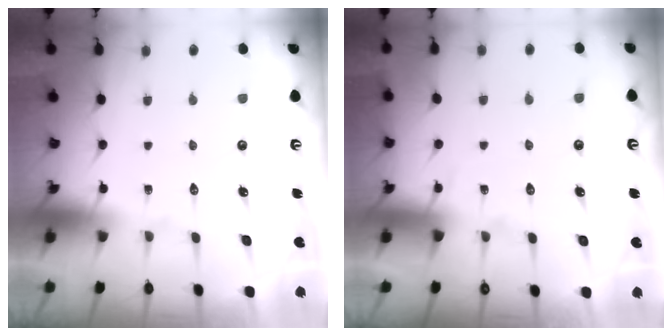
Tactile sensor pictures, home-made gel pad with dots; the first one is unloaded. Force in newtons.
{"total": 5.1, "press": 5.0, "slide": 0.7}